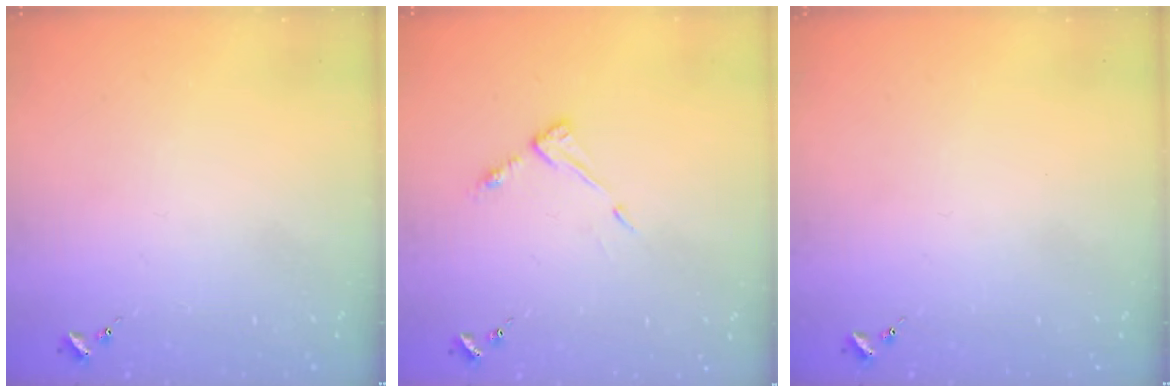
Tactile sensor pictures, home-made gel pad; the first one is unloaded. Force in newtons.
{"total": 5.6, "press": 5.6, "slide": 0.3}
{"total": 0.0}